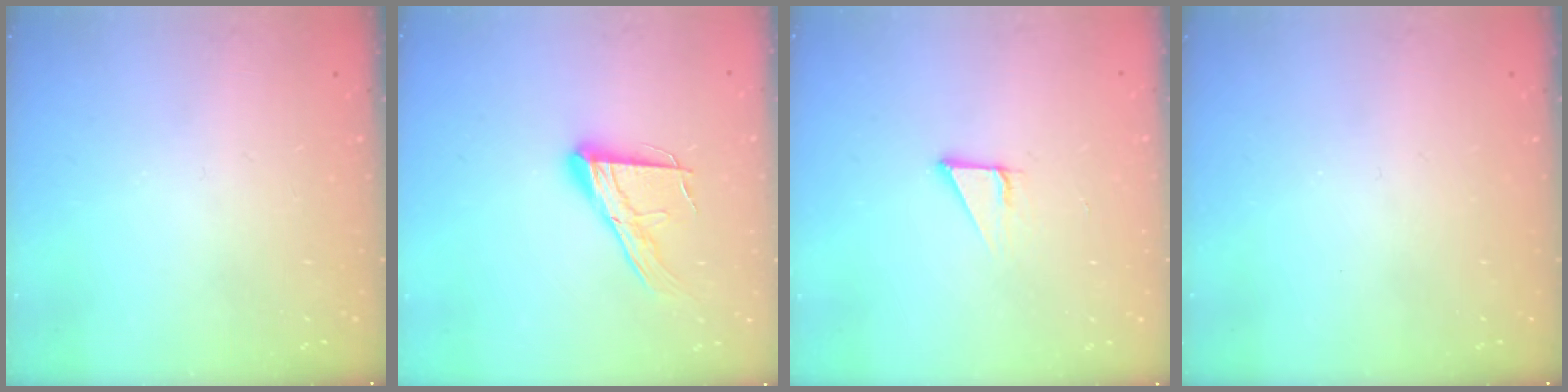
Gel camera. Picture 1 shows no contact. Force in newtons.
{"total": 13.0, "press": 13.0, "slide": 1.0}
{"total": 2.8, "press": 2.8, "slide": 0.1}
{"total": 0.0}